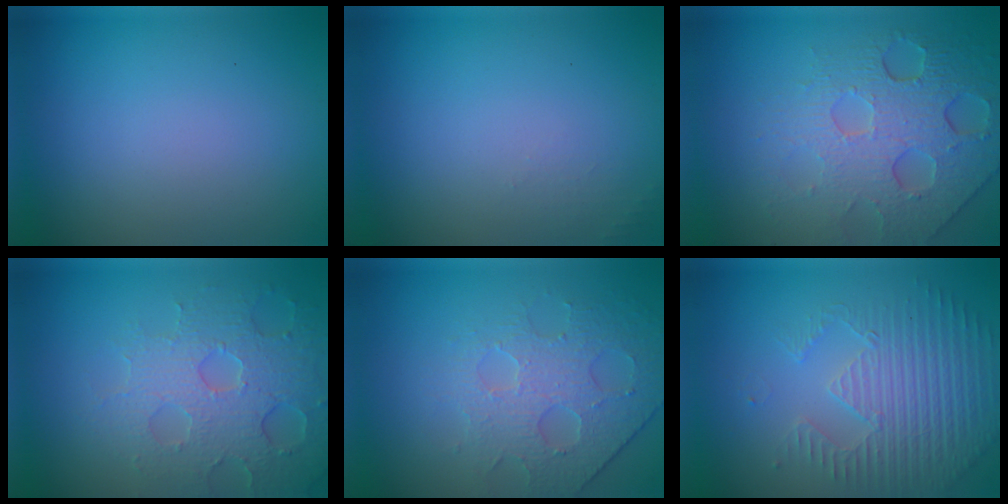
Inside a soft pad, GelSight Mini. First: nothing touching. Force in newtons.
{"total": 0.7, "press": 0.6, "slide": 0.1}
{"total": 7.8, "press": 5.3, "slide": 5.7}
{"total": 5.3, "press": 4.7, "slide": 2.5}
{"total": 4.1, "press": 3.6, "slide": 1.9}
{"total": 3.9, "press": 3.8, "slide": 0.8}